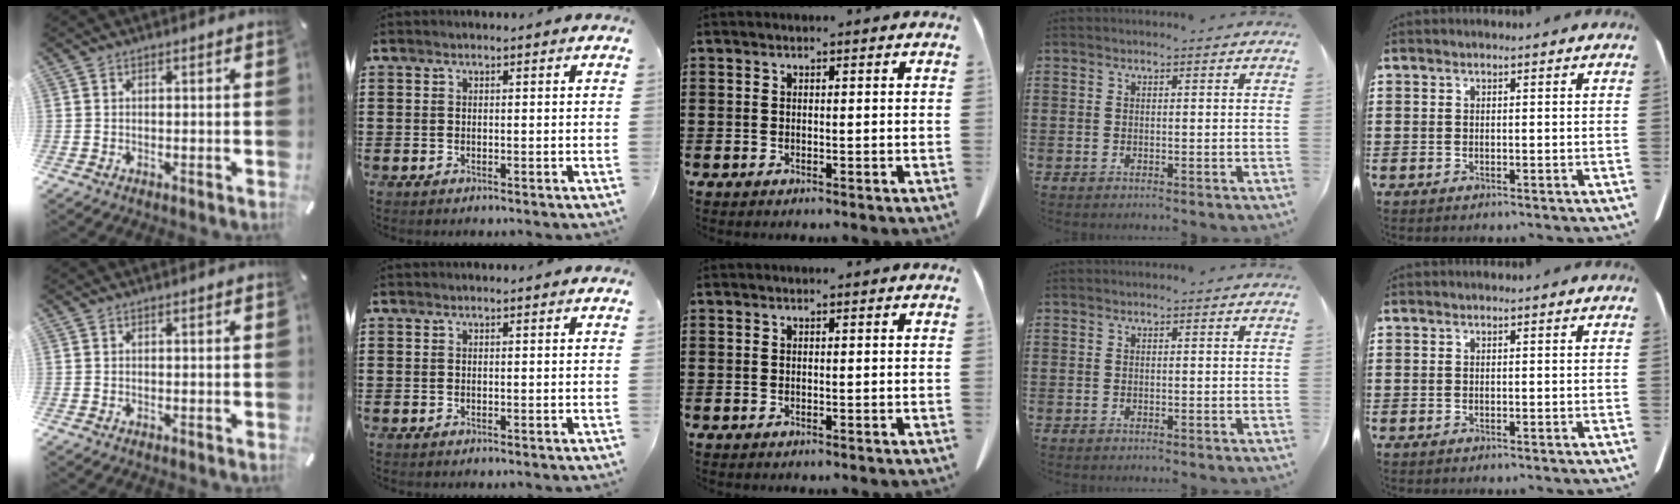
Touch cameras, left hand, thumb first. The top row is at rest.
{}